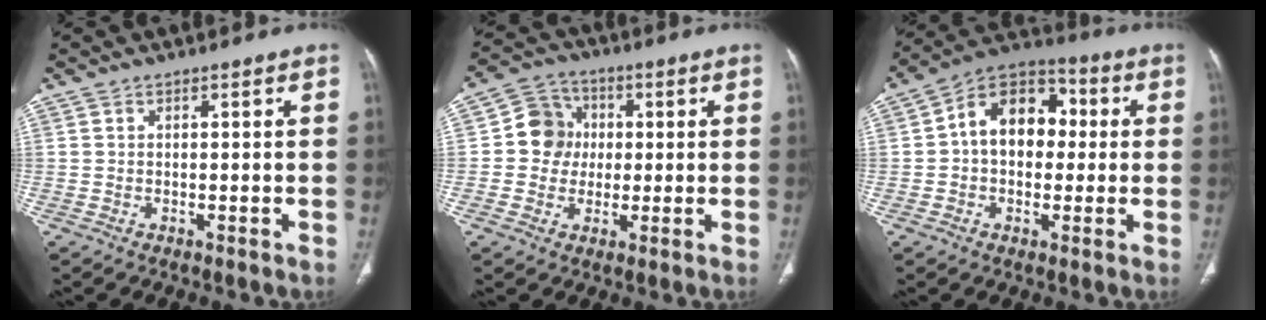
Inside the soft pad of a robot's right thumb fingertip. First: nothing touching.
{"total": 8.0, "force": [0.4, 7.4, 3.0], "torque": [-0.016, 0.012, -0.003]}
{"total": 13.6, "force": [1.4, 9.6, 9.6], "torque": [-0.115, 0.033, 0.010]}